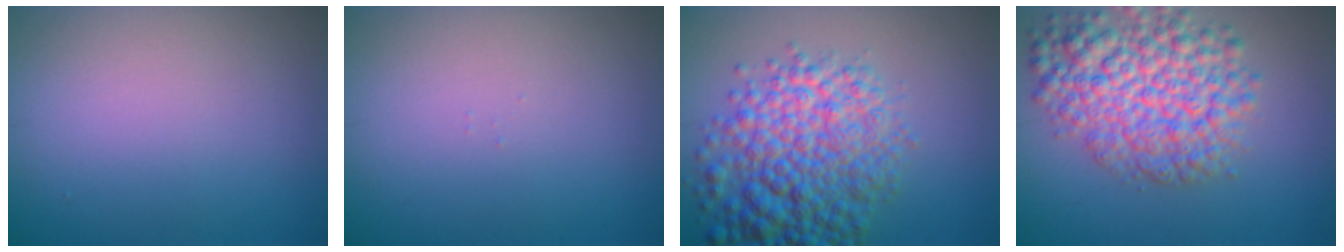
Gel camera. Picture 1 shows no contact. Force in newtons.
{"total": 0.0}
{"total": 8.7, "press": 8.7, "slide": 0.3}
{"total": 7.9, "press": 7.9, "slide": 0.3}